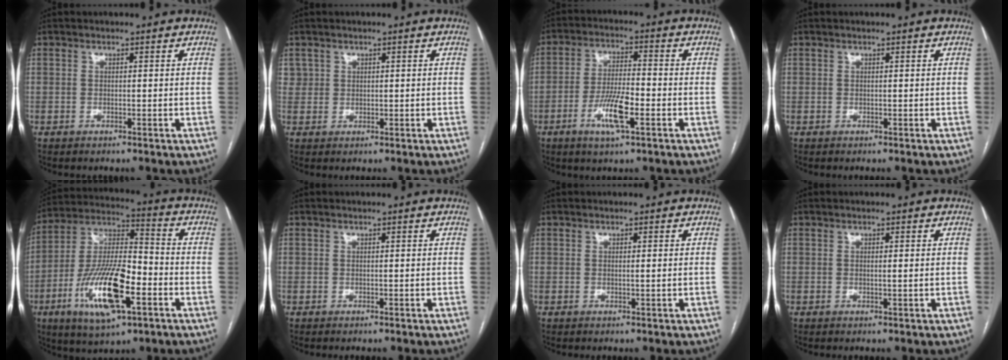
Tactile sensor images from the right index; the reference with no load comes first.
{"total": 2.0, "force": [0.9, 1.7, 0.1], "torque": [0.012, 0.003, 0.012]}
{"total": 4.8, "force": [-2.1, 0.7, 4.3], "torque": [-0.084, -0.003, -0.038]}
{"total": 0.0}
{"total": 18.0, "force": [-6.6, 5.3, 15.9], "torque": [-0.320, -0.007, -0.111]}
{"total": 0.0}
{"total": 0.7, "force": [0.0, -0.1, 0.7], "torque": [-0.013, -0.002, 0.001]}
{"total": 0.9, "force": [0.0, -0.1, 0.9], "torque": [-0.017, -0.002, 0.000]}